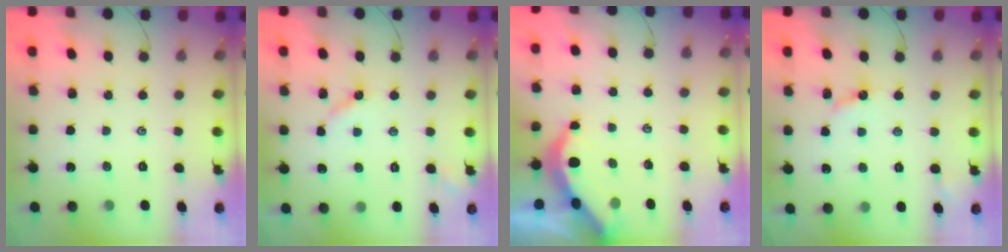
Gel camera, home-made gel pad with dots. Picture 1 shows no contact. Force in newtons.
{"total": 3.5, "press": 3.5, "slide": 0.5}
{"total": 3.8, "press": 3.8, "slide": 0.4}
{"total": 4.3, "press": 4.2, "slide": 0.3}